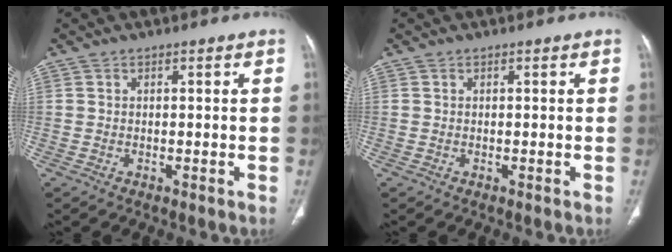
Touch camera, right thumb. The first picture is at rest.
{"total": 0.0}